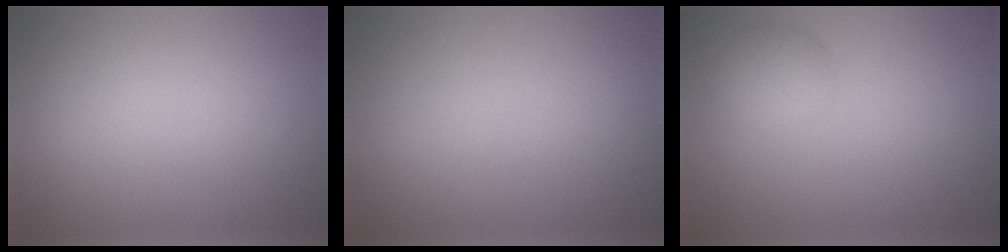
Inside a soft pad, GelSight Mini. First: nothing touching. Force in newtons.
{"total": 0.0}
{"total": 2.4, "press": 2.4, "slide": 0.0}